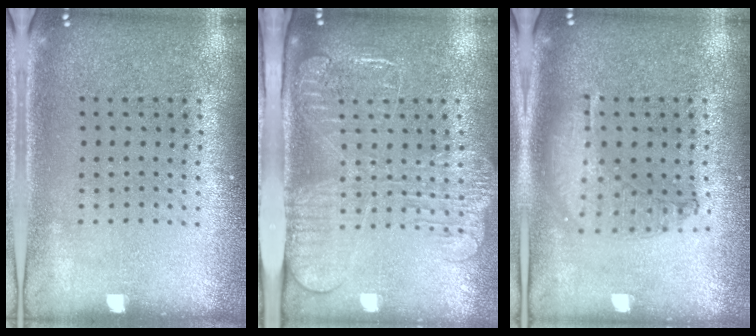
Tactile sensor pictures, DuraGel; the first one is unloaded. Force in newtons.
{"total": 2.5, "press": 1.9, "slide": 1.5}
{"total": 1.0, "press": 0.9, "slide": 0.3}